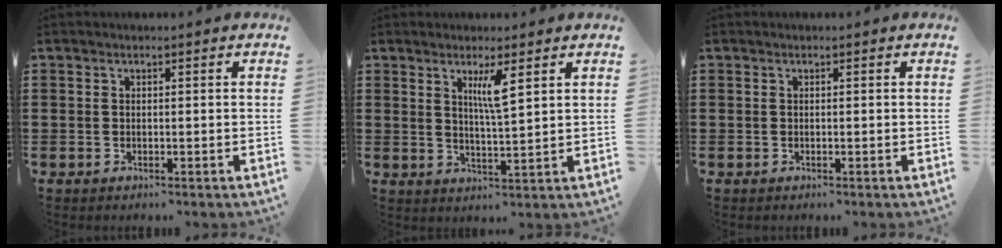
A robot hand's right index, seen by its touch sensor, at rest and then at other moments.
{"total": 4.1, "force": [2.2, 0.4, 3.5], "torque": [-0.067, -0.003, 0.033]}
{"total": 0.0}